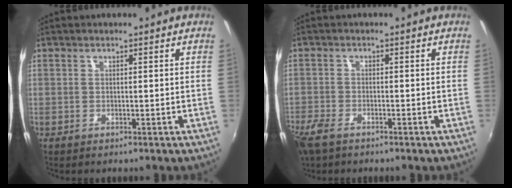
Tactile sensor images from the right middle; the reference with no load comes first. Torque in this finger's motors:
{"motor_torque": [1.09, -1.04, 0.23, 0.11]}